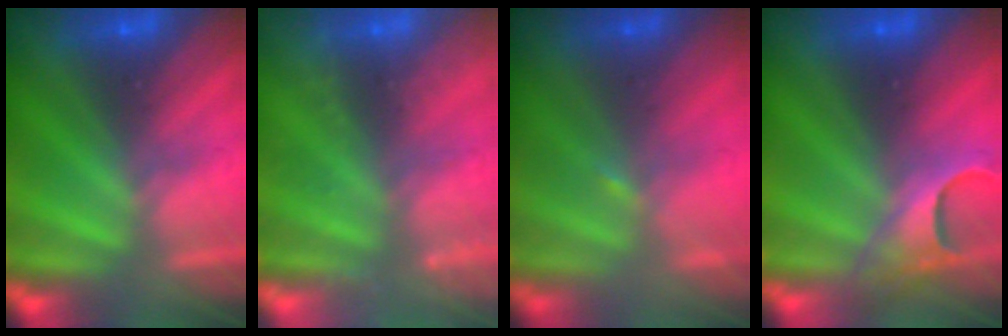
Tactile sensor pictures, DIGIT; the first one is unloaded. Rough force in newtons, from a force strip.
{"total": 2.4}
{"total": 1.1}
{"total": 4.0}